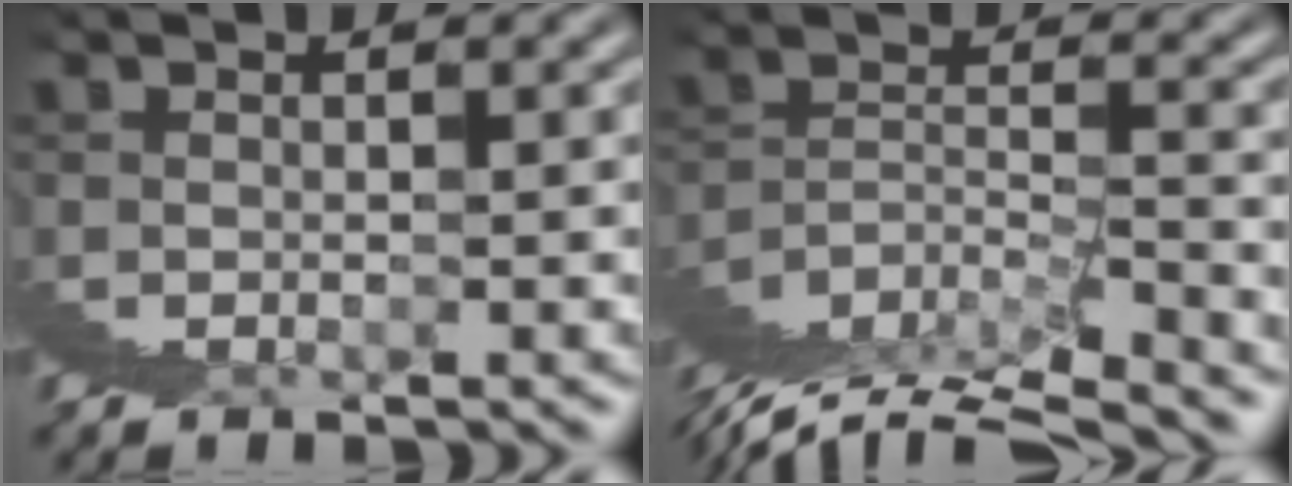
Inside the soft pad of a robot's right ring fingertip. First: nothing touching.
{"total": 2.5, "force": [-0.5, 1.0, 2.2], "torque": [-0.020, 0.001, -0.017]}